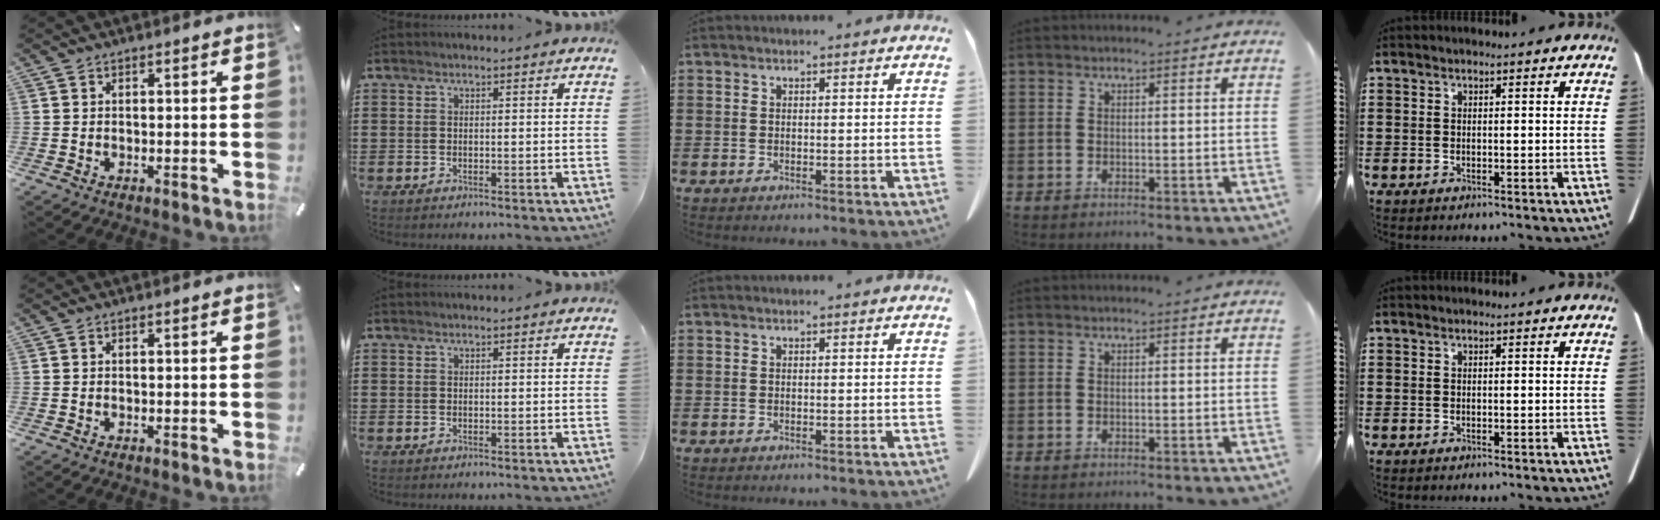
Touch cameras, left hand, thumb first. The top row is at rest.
{}